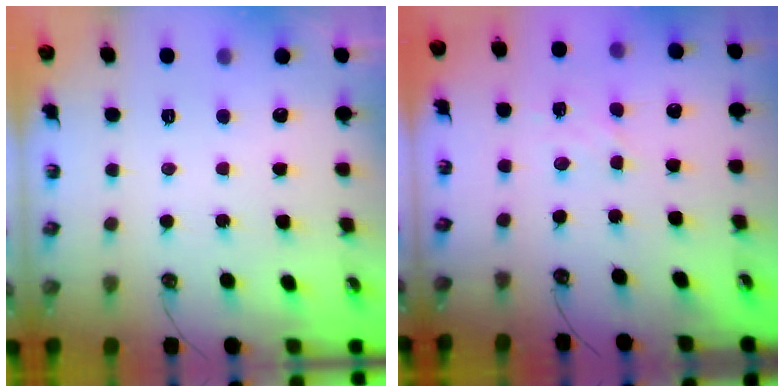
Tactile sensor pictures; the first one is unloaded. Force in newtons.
{"total": 3.4, "press": 3.3, "slide": 0.3}